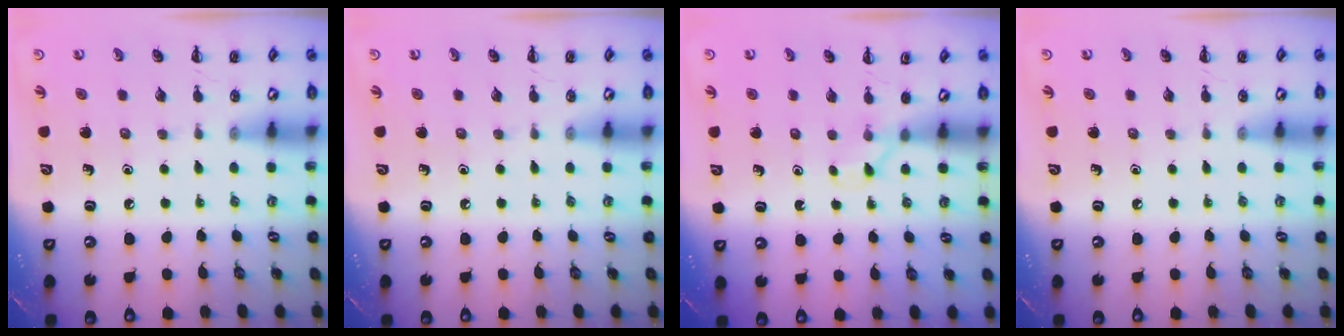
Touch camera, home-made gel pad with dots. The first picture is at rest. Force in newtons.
{"total": 0.0}
{"total": 2.4, "press": 2.3, "slide": 0.7}
{"total": 0.0}